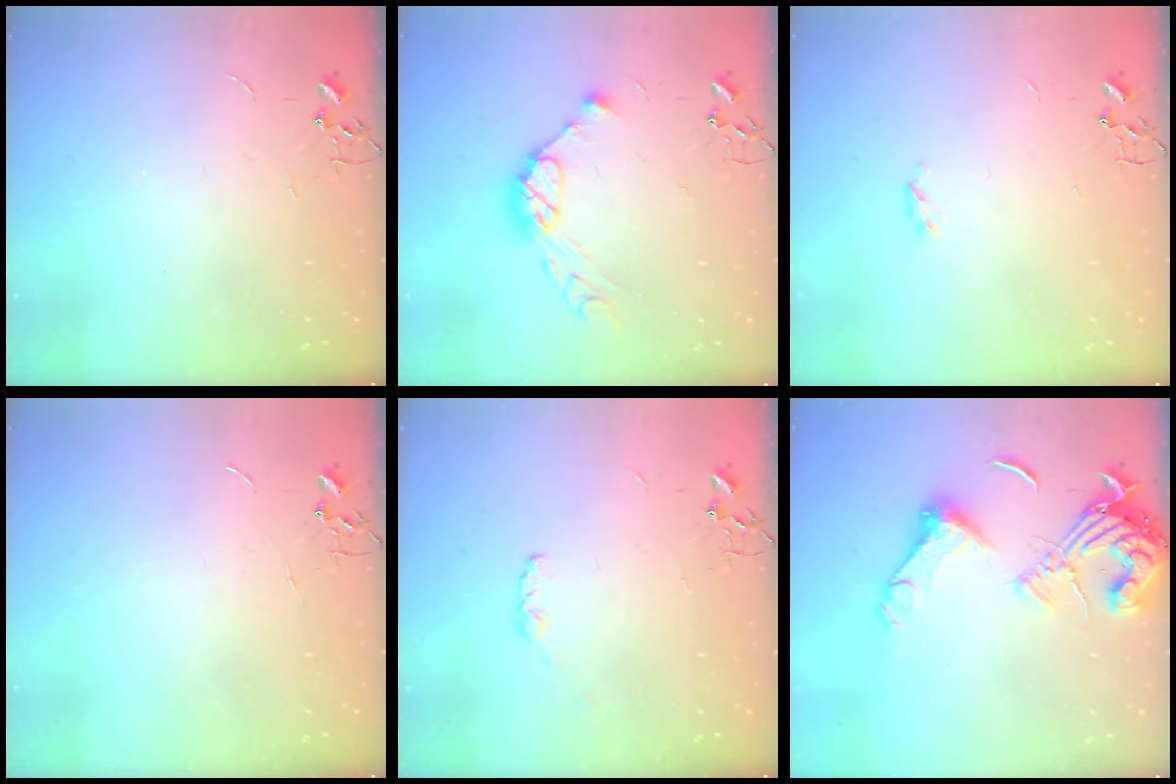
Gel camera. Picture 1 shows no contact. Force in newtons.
{"total": 11.6, "press": 11.5, "slide": 1.0}
{"total": 3.6, "press": 3.5, "slide": 0.5}
{"total": 0.0}
{"total": 3.6, "press": 3.6, "slide": 0.5}
{"total": 16.5, "press": 16.4, "slide": 2.2}